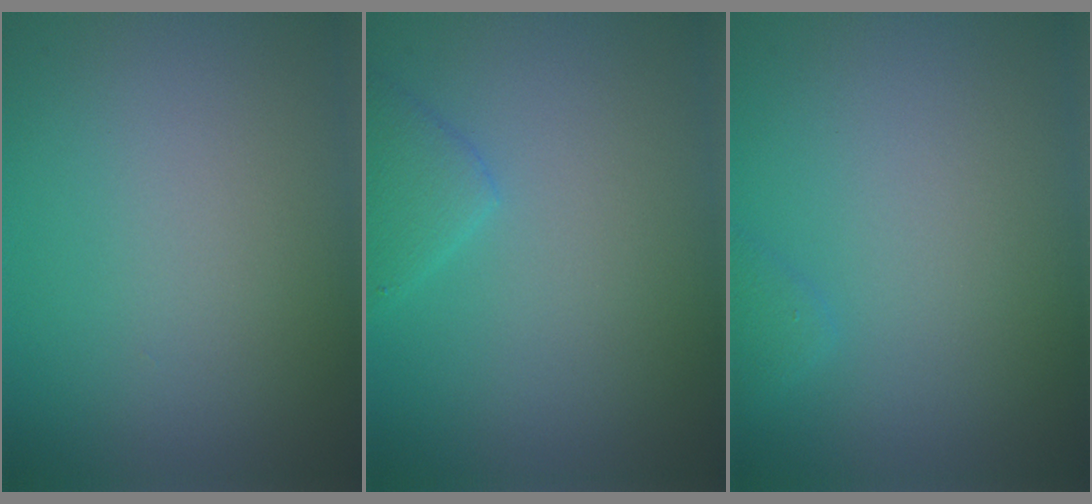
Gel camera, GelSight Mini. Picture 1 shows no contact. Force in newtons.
{"total": 2.1, "press": 2.1, "slide": 0.1}
{"total": 1.6, "press": 1.6, "slide": 0.2}